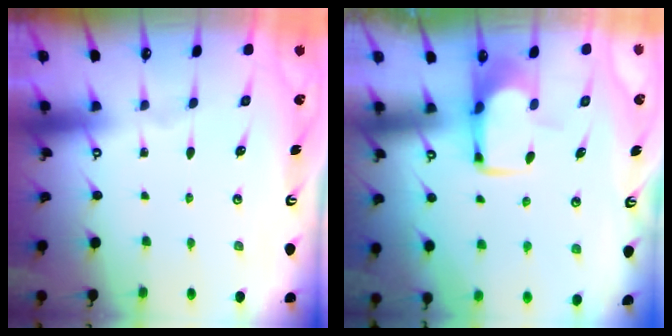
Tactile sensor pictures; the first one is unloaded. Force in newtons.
{"total": 2.0, "press": 2.0, "slide": 0.4}